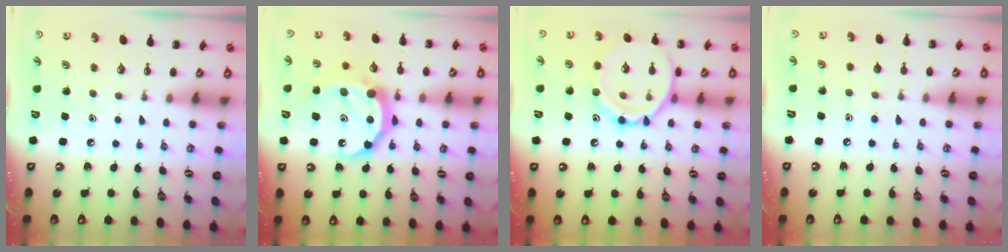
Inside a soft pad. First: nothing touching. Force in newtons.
{"total": 14.6, "press": 14.6, "slide": 1.0}
{"total": 15.1, "press": 15.0, "slide": 0.9}
{"total": 2.5, "press": 2.3, "slide": 1.0}